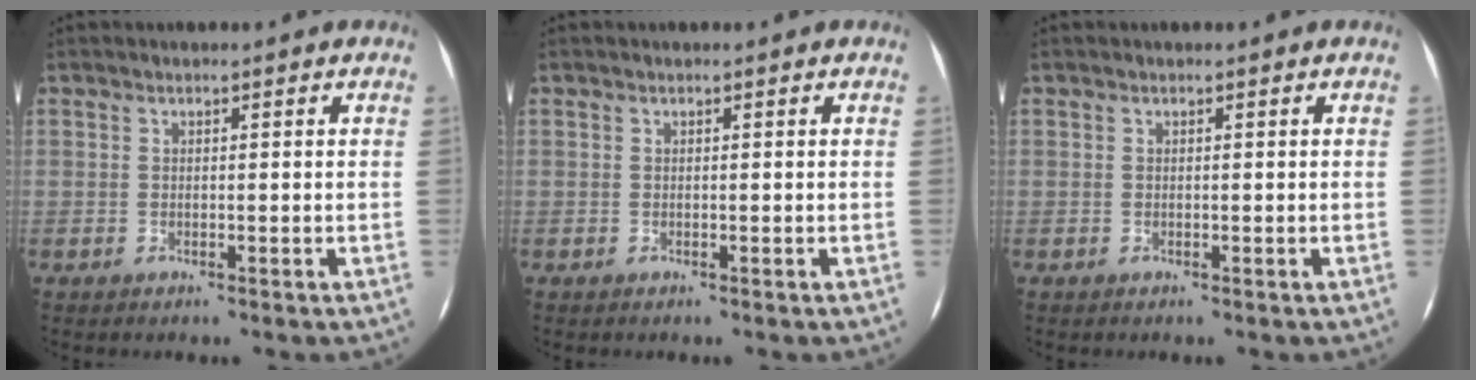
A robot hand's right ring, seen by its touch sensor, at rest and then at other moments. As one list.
[{"total": 0.0}, {"total": 0.0}]